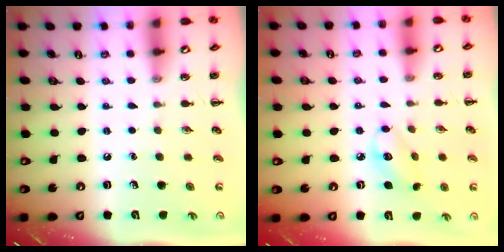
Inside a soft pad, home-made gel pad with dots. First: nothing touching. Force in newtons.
{"total": 5.5, "press": 5.4, "slide": 0.8}